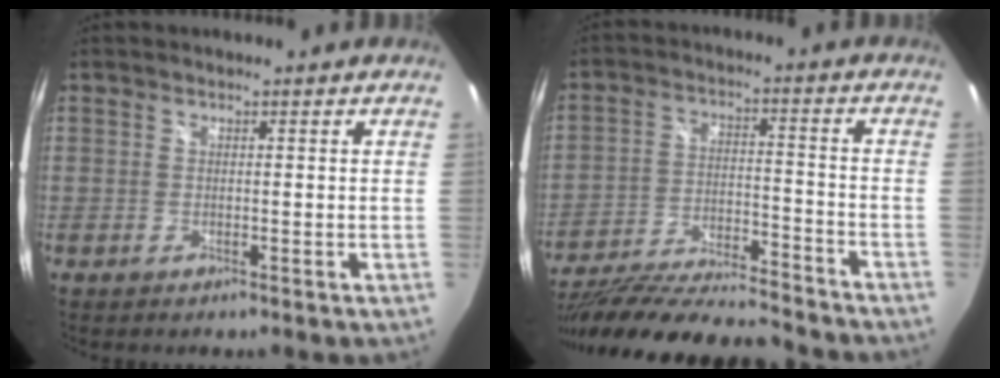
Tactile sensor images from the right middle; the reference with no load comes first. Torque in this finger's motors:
{"motor_torque": [1.10, -1.04, 0.26, 0.08]}